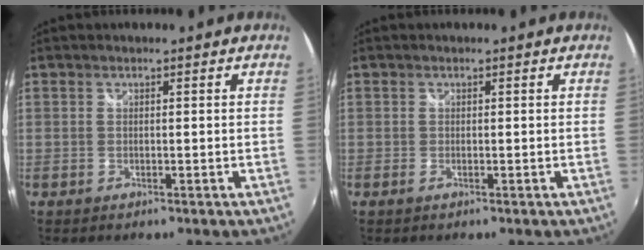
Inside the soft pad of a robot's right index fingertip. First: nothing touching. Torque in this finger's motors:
{"motor_torque": [0.02, 0.02, 0.10, 0.01]}